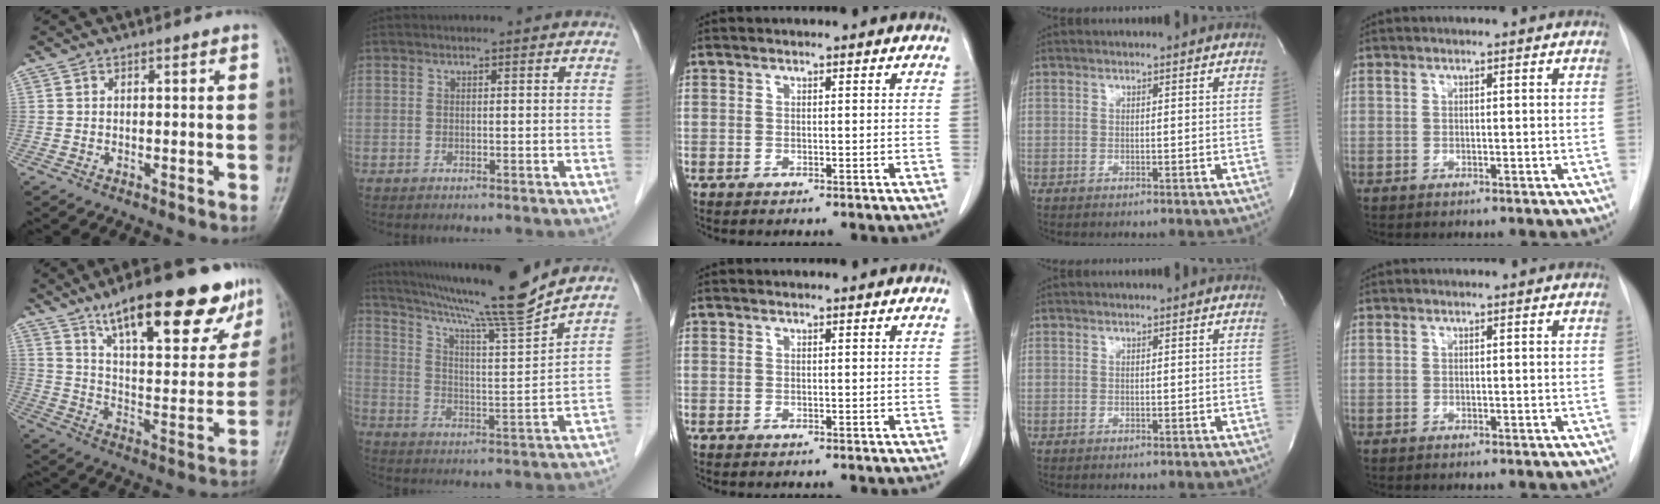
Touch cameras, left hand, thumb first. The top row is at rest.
{"thumb": {"total": 23.4, "force": [15.1, 7.5, 16.2], "torque": [-0.196, -0.049, 0.237]}, "index": {"total": 17.6, "force": [15.1, -2.1, 8.7], "torque": [-0.154, -0.017, 0.235]}}